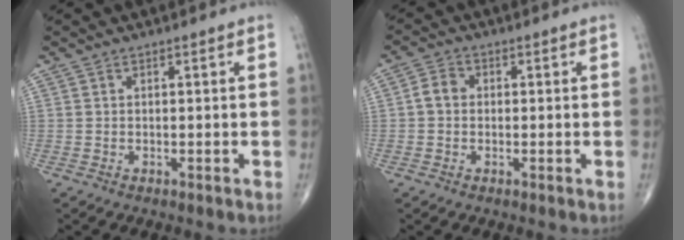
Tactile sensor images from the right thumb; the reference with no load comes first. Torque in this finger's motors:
{"motor_torque": [1.17, 1.05, 0.90, 0.11, 0.10]}